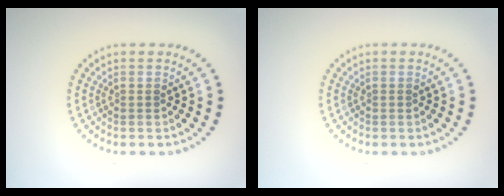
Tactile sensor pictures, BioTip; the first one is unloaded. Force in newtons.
{"total": 0.0}